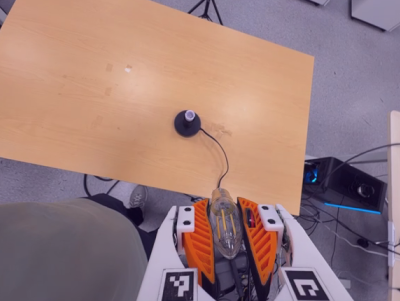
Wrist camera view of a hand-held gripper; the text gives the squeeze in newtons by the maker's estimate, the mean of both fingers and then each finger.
{"total": 23.8, "left": 26.0, "right": 21.7}